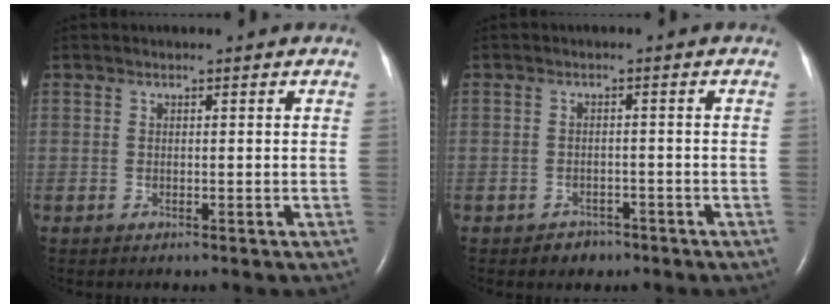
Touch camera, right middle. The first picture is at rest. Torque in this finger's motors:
{"motor_torque": [0.07, -0.06, -0.01, 0.00]}